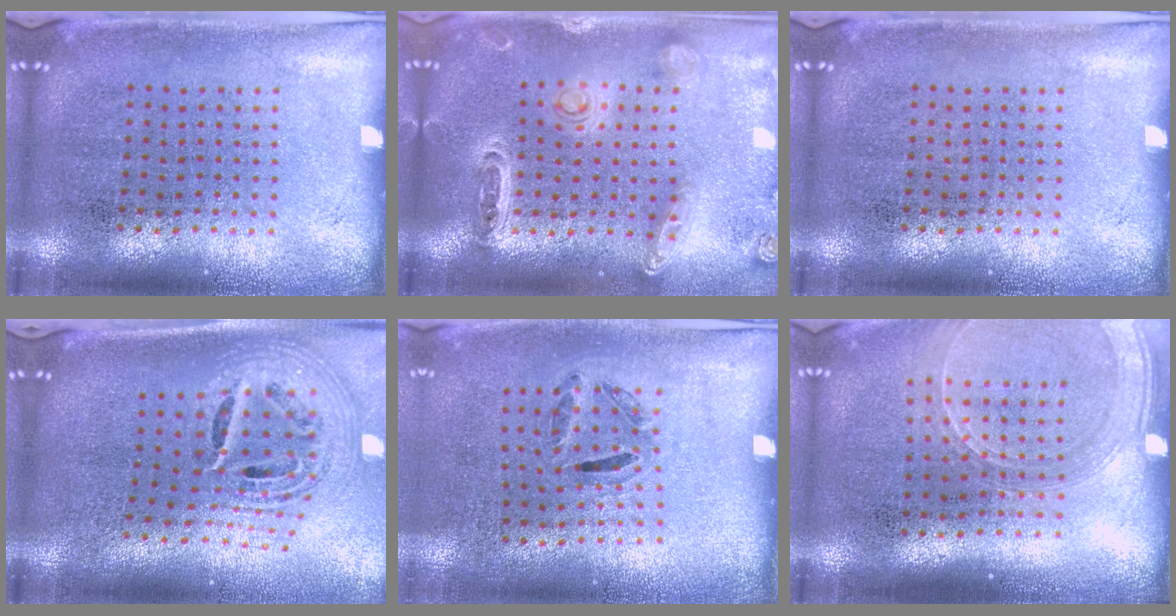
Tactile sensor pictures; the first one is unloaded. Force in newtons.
{"total": 1.4, "press": 1.4, "slide": 0.4}
{"total": 0.0}
{"total": 2.7, "press": 1.9, "slide": 1.9}
{"total": 1.2, "press": 0.6, "slide": 1.0}
{"total": 1.7, "press": 1.5, "slide": 0.7}